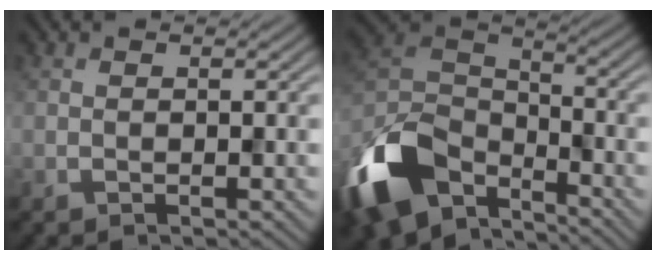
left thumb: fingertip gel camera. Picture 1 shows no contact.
{"total": 15.0, "force": [-9.3, 8.2, 8.5], "torque": [-0.224, -0.025, -0.188]}